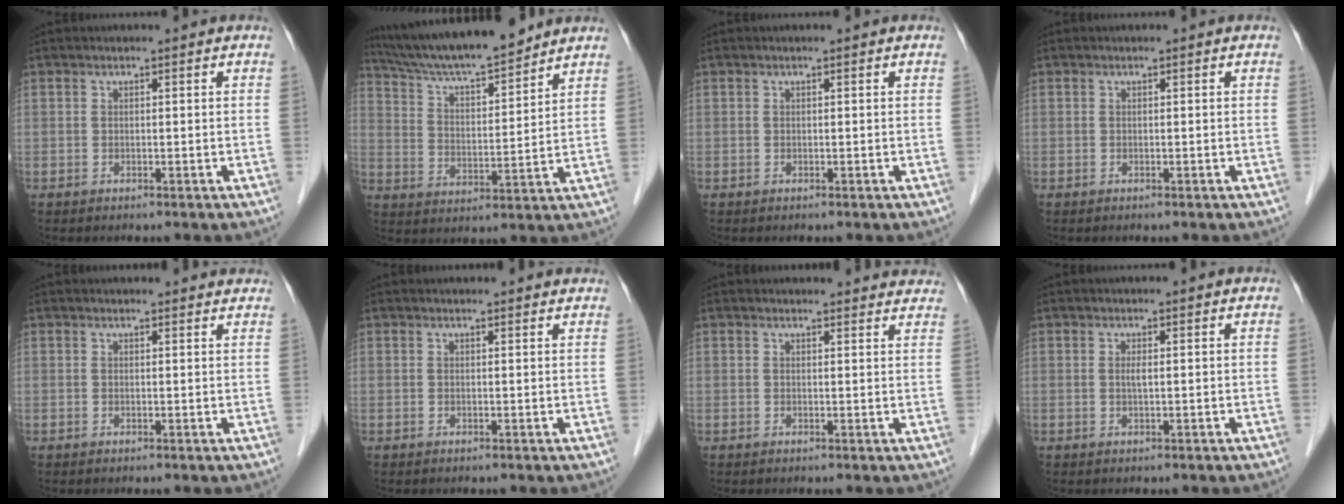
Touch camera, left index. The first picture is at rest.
{"total": 14.8, "force": [13.4, 1.3, 6.3], "torque": [-0.114, 0.008, 0.230]}
{"total": 0.0}
{"total": 0.0}
{"total": 3.9, "force": [3.8, 0.7, 0.6], "torque": [-0.007, 0.004, 0.031]}
{"total": 2.7, "force": [2.6, 0.5, 0.4], "torque": [-0.010, 0.006, 0.022]}
{"total": 7.3, "force": [7.2, 1.3, 0.9], "torque": [0.014, -0.005, 0.052]}
{"total": 0.9, "force": [-0.2, 0.0, 0.9], "torque": [-0.022, -0.005, -0.002]}